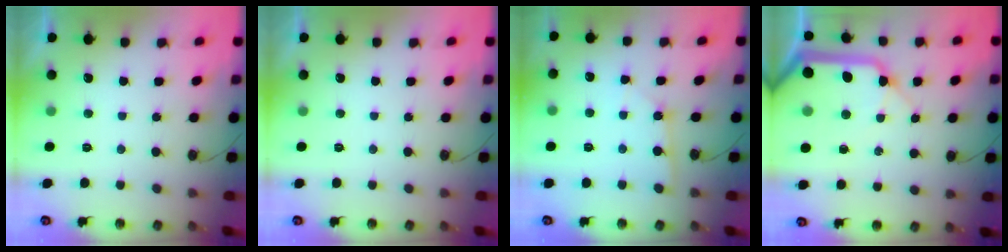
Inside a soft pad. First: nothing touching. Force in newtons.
{"total": 0.0}
{"total": 2.5, "press": 2.5, "slide": 0.3}
{"total": 19.0, "press": 18.7, "slide": 3.5}